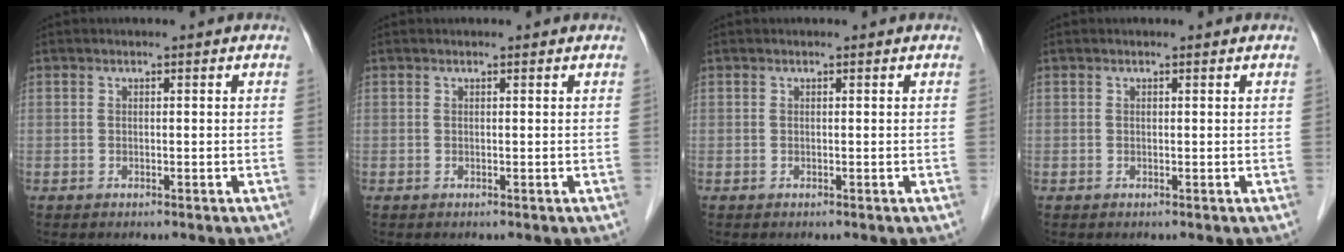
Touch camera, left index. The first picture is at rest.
{"total": 0.0}
{"total": 0.0}
{"total": 0.0}